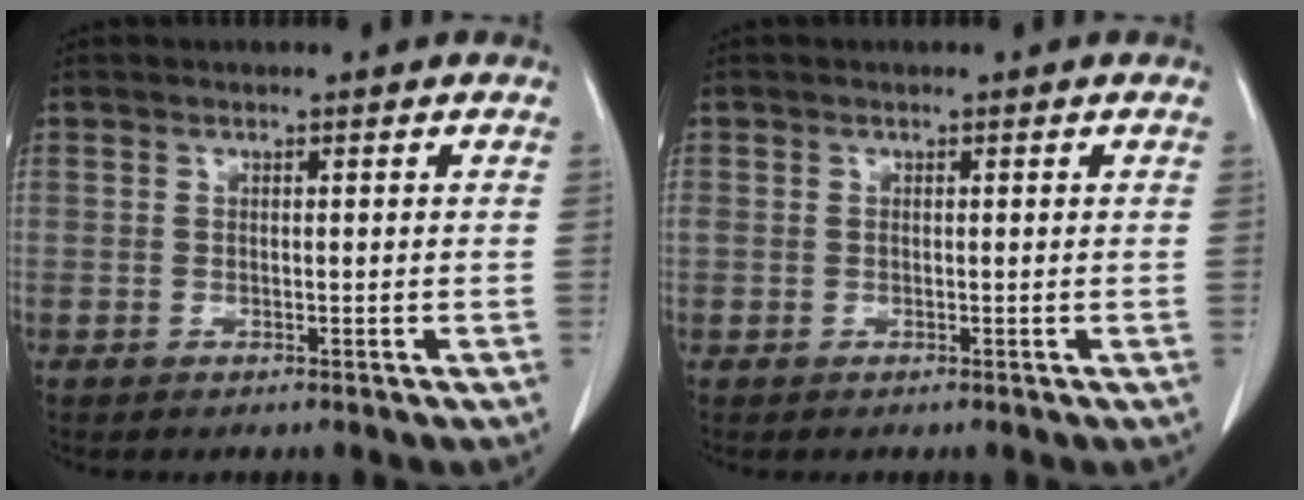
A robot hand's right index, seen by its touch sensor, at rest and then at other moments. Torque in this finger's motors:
{"motor_torque": [0.64, 0.34, 0.31, 0.05]}